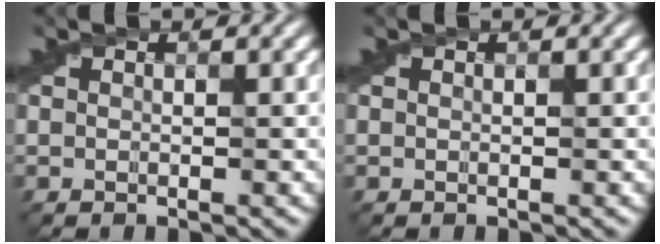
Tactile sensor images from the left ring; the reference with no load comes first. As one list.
[{"total": 0.0}]